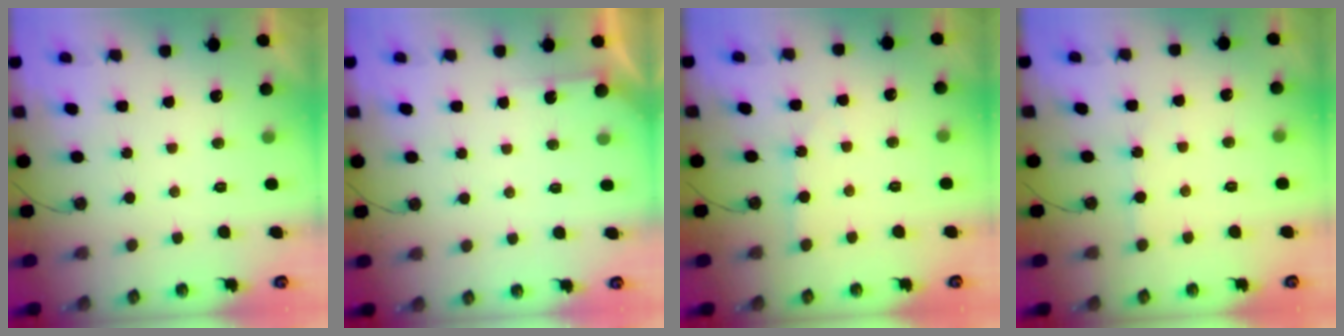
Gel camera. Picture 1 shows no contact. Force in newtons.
{"total": 2.8, "press": 2.8, "slide": 0.3}
{"total": 3.4, "press": 3.4, "slide": 0.4}
{"total": 2.2, "press": 2.1, "slide": 0.3}